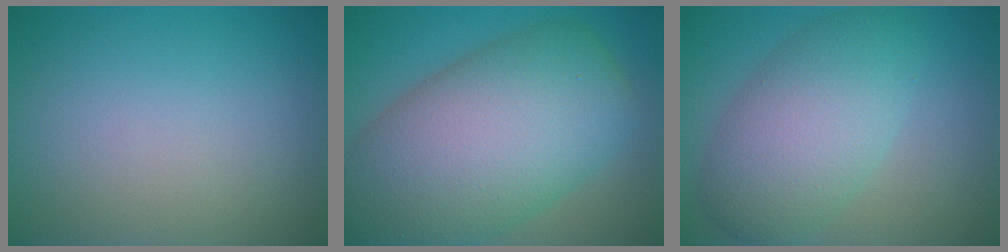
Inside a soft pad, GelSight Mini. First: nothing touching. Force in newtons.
{"total": 14.4, "press": 14.3, "slide": 0.8}
{"total": 7.1, "press": 7.1, "slide": 0.2}